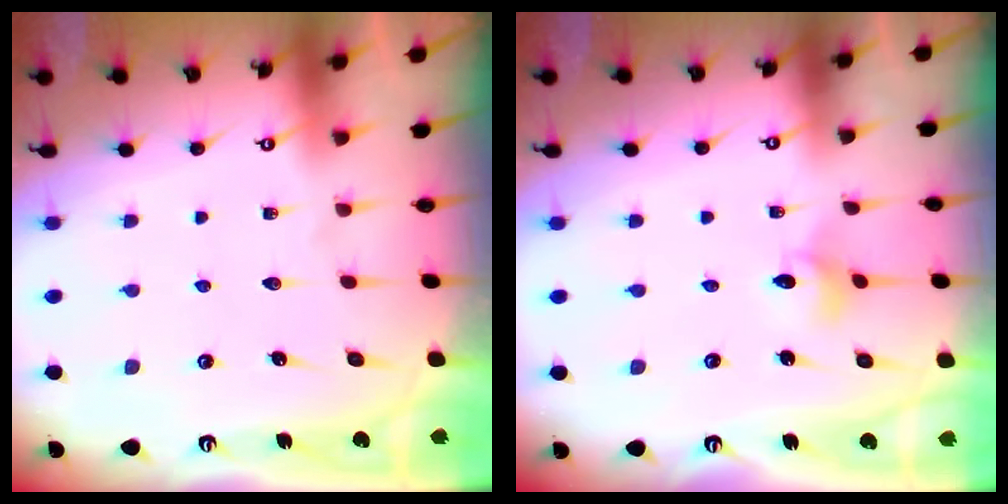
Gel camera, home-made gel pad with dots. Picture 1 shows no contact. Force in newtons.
{"total": 3.4, "press": 3.4, "slide": 0.5}